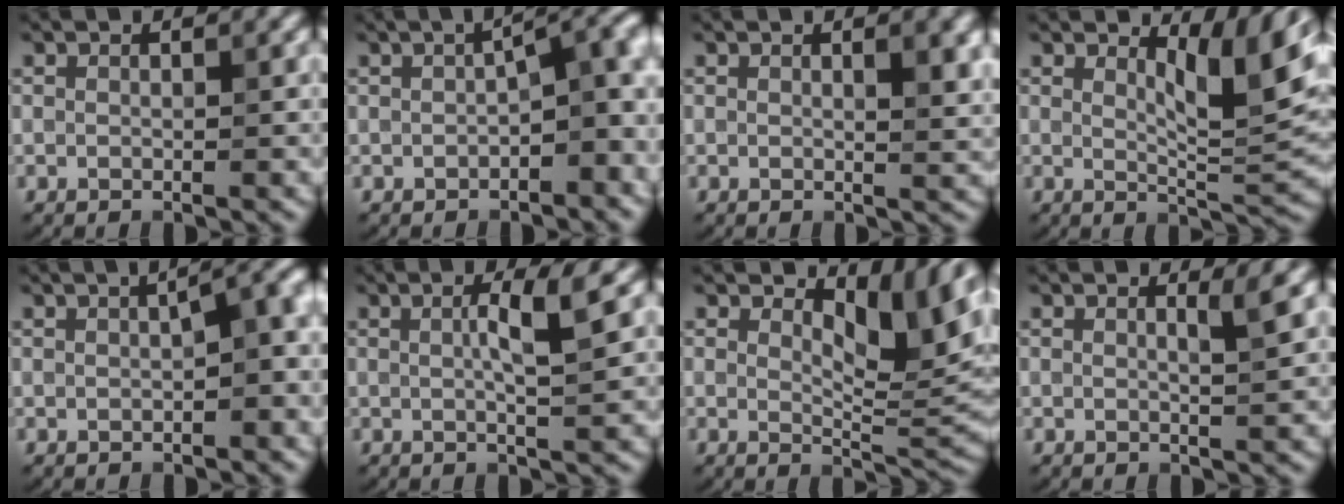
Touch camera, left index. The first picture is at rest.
{"total": 4.9, "force": [-0.7, 1.8, 4.5], "torque": [-0.044, 0.013, -0.016]}
{"total": 2.5, "force": [0.8, 0.7, 2.2], "torque": [-0.025, -0.002, 0.012]}
{"total": 5.1, "force": [2.5, 1.3, 4.2], "torque": [-0.064, -0.009, 0.038]}
{"total": 4.3, "force": [0.3, 1.3, 4.1], "torque": [-0.048, 0.013, 0.007]}
{"total": 3.4, "force": [0.7, 0.6, 3.3], "torque": [-0.051, 0.002, 0.006]}
{"total": 6.1, "force": [3.0, 2.6, 4.6], "torque": [-0.062, -0.011, 0.041]}
{"total": 1.6, "force": [0.6, 0.4, 1.4], "torque": [-0.014, -0.002, 0.004]}